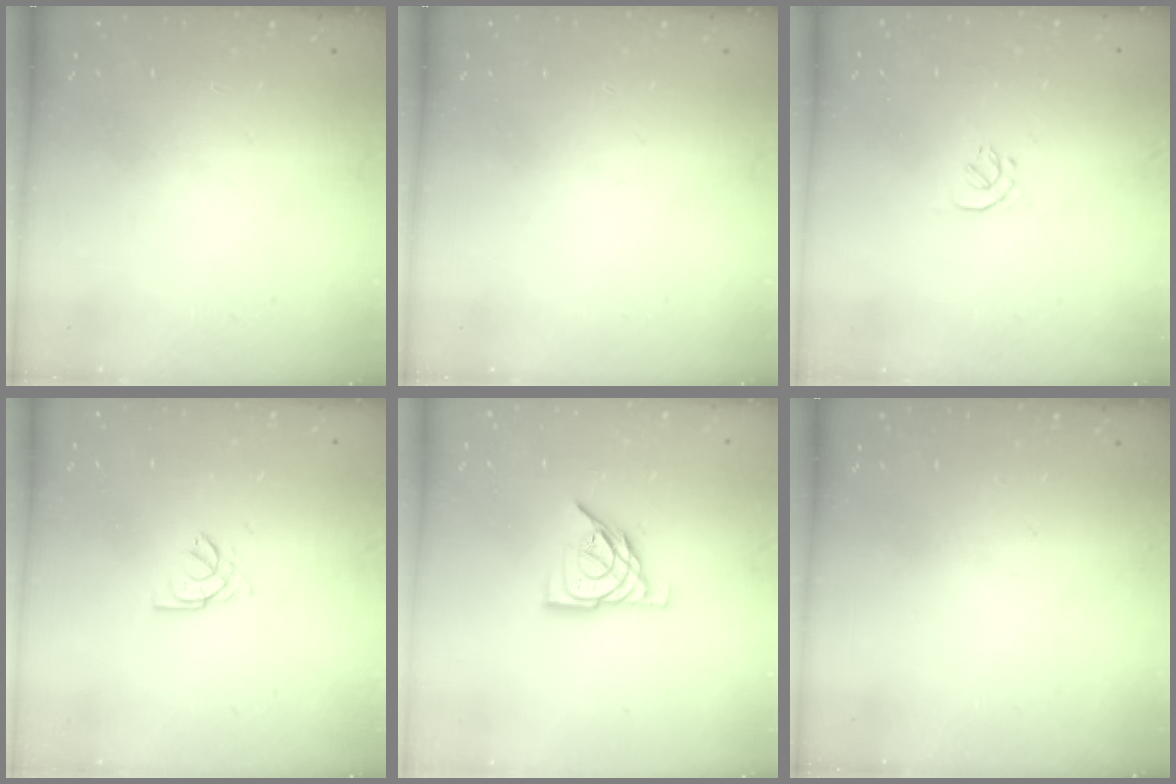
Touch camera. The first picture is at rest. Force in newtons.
{"total": 0.0}
{"total": 1.0, "press": 0.9, "slide": 0.4}
{"total": 2.3, "press": 2.3, "slide": 0.5}
{"total": 9.5, "press": 9.4, "slide": 1.0}
{"total": 0.0}